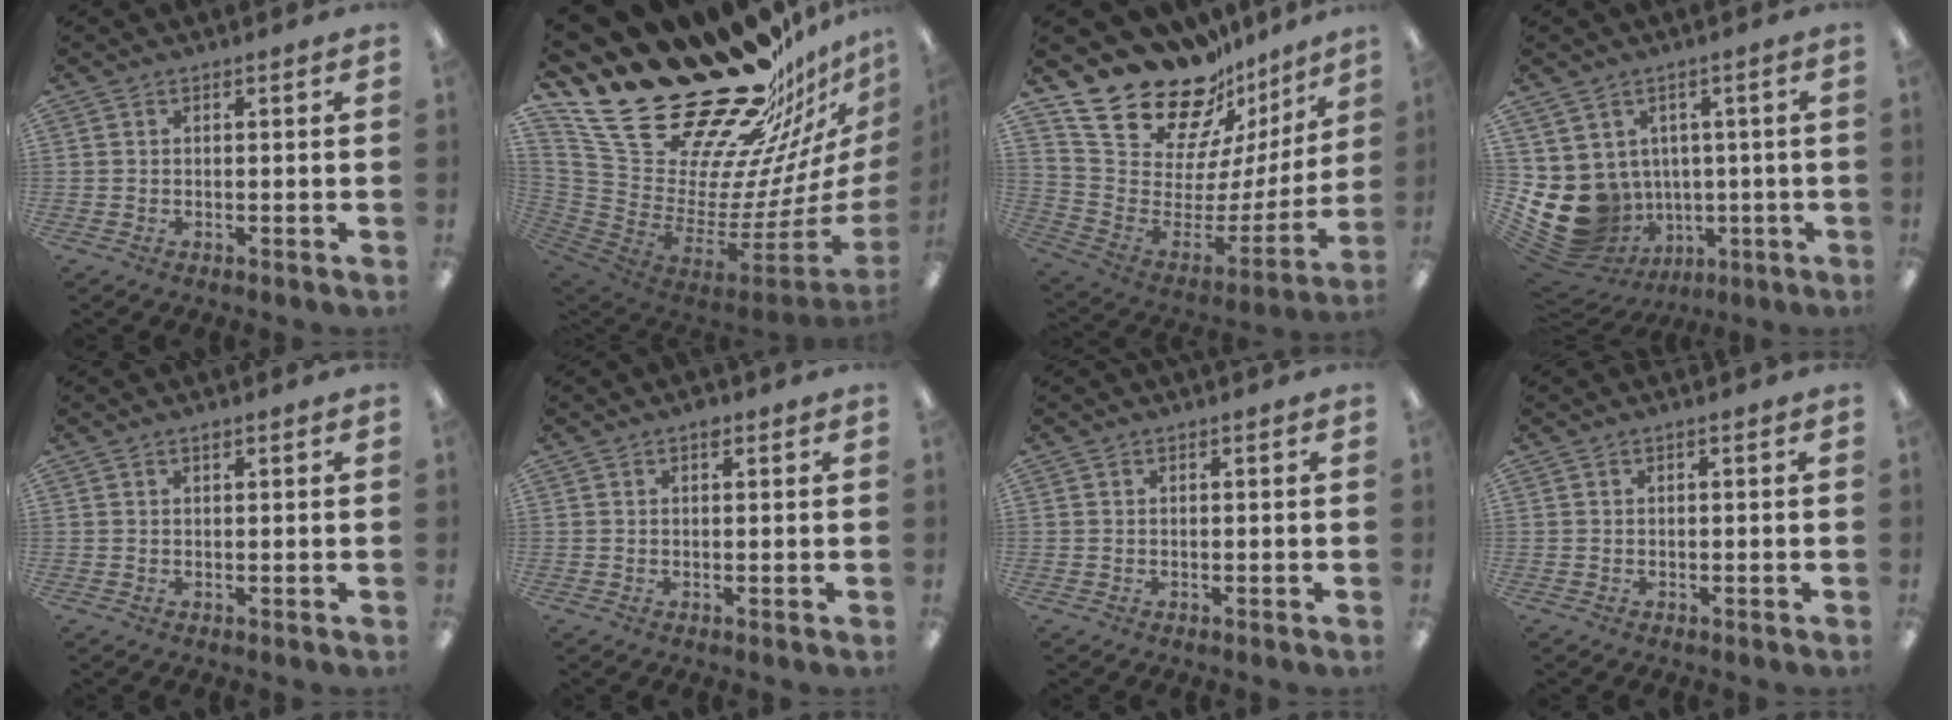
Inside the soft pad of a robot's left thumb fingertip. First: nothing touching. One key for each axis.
{"total": 32.8, "fx": 25.5, "fy": 13.5, "fz": 15.6, "tx": -0.213, "ty": -0.222, "tz": 0.500}
{"total": 23.9, "fx": 18.7, "fy": 11.1, "fz": 9.9, "tx": -0.162, "ty": -0.147, "tz": 0.347}
{"total": 13.0, "fx": -1.4, "fy": 11.6, "fz": 5.8, "tx": -0.146, "ty": -0.019, "tz": -0.010}
{"total": 0.6, "fx": 0.6, "fy": 0.2, "fz": 0.2, "tx": -0.004, "ty": 0.001, "tz": 0.011}
{"total": 1.5, "fx": 0.9, "fy": 0.8, "fz": 0.9, "tx": -0.011, "ty": 0.000, "tz": 0.013}
{"total": 0.0}
{"total": 0.0}